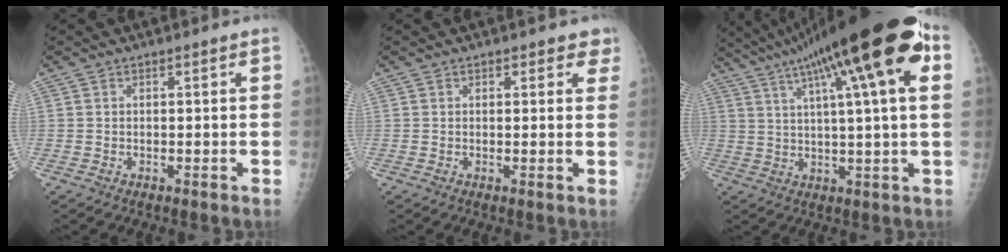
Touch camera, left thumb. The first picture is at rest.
{"total": 2.7, "force": [1.8, 1.7, 1.0], "torque": [0.022, -0.005, 0.015]}
{"total": 24.0, "force": [10.6, 3.7, 21.1], "torque": [-0.341, 0.023, 0.160]}